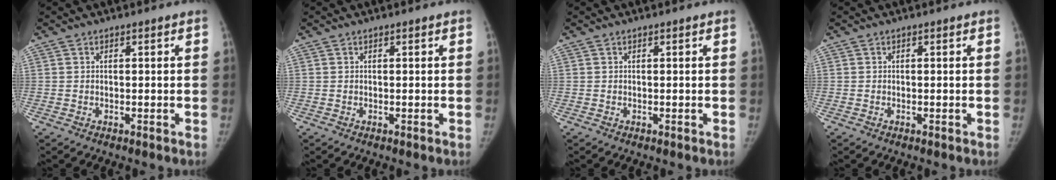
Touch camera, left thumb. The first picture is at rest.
{"total": 0.0}
{"total": 0.0}
{"total": 0.0}